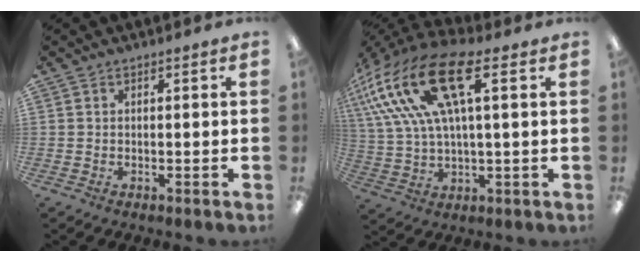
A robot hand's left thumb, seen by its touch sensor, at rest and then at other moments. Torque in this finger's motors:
{"motor_torque": [2.51, 2.50, 1.85, -0.93, 0.50]}